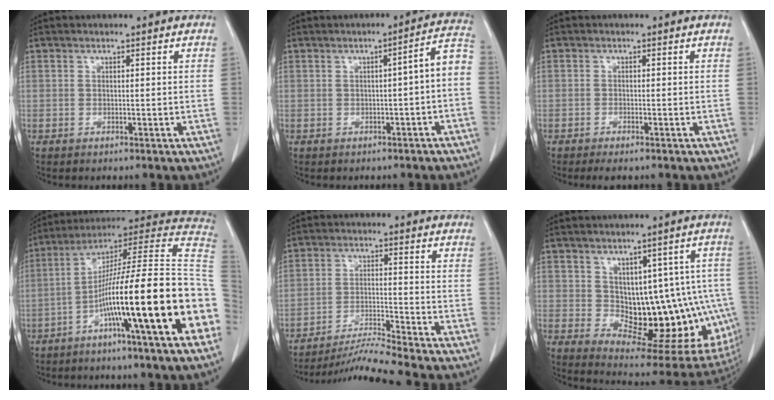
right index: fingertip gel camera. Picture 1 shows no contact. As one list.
[{"total": 5.5, "force": [-1.4, 0.7, 5.3], "torque": [-0.059, 0.023, -0.021]}, {"total": 2.3, "force": [-1.8, 0.5, 1.3], "torque": [-0.015, -0.004, -0.022]}, {"total": 24.8, "force": [-7.4, -0.2, 23.6], "torque": [-0.282, 0.016, -0.130]}, {"total": 8.2, "force": [-7.4, -3.0, 1.8], "torque": [-0.032, -0.016, -0.136]}, {"total": 16.7, "force": [-1.1, 8.8, 14.2], "torque": [-0.139, 0.015, 0.012]}]